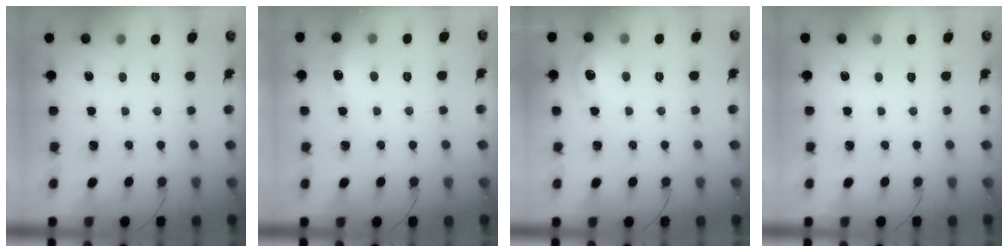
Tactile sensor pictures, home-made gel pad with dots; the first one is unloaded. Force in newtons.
{"total": 6.9, "press": 6.8, "slide": 1.3}
{"total": 7.9, "press": 6.9, "slide": 3.9}
{"total": 0.0}